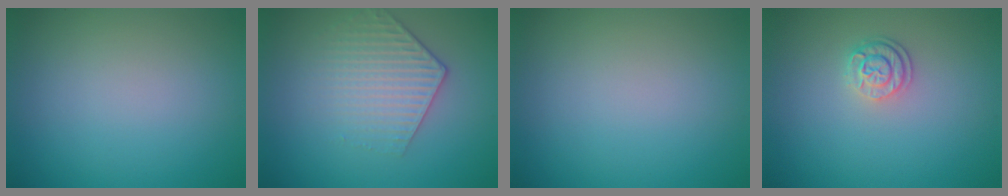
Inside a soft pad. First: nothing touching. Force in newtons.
{"total": 3.2, "press": 2.8, "slide": 1.5}
{"total": 0.0}
{"total": 2.1, "press": 1.8, "slide": 1.2}